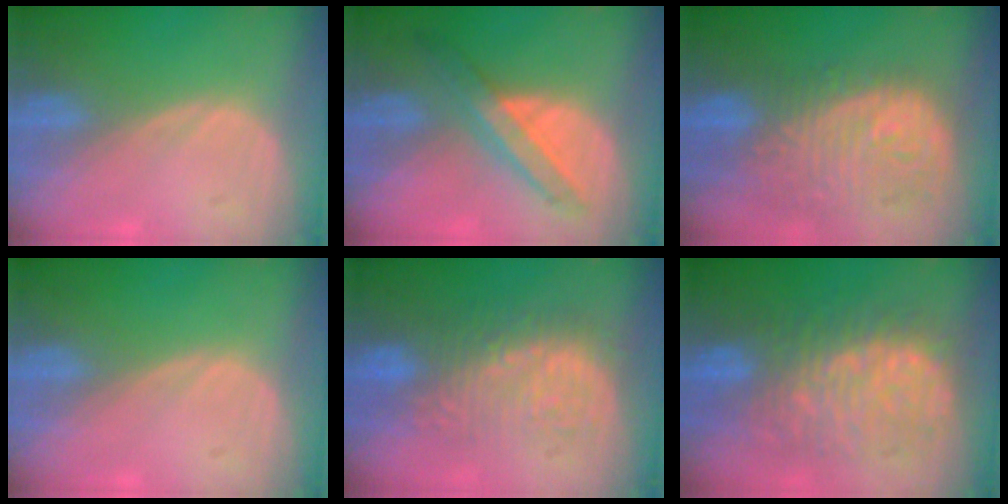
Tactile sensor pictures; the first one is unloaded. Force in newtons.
{"total": 6.9, "press": 6.4, "slide": 2.5}
{"total": 11.9, "press": 10.5, "slide": 5.6}
{"total": 0.0}
{"total": 8.9, "press": 8.8, "slide": 1.5}
{"total": 12.1, "press": 12.0, "slide": 1.5}